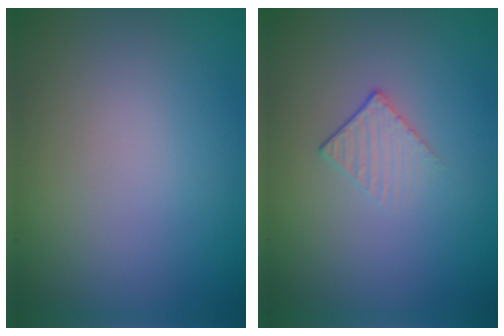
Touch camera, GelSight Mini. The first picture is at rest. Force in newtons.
{"total": 1.3, "press": 0.7, "slide": 1.1}